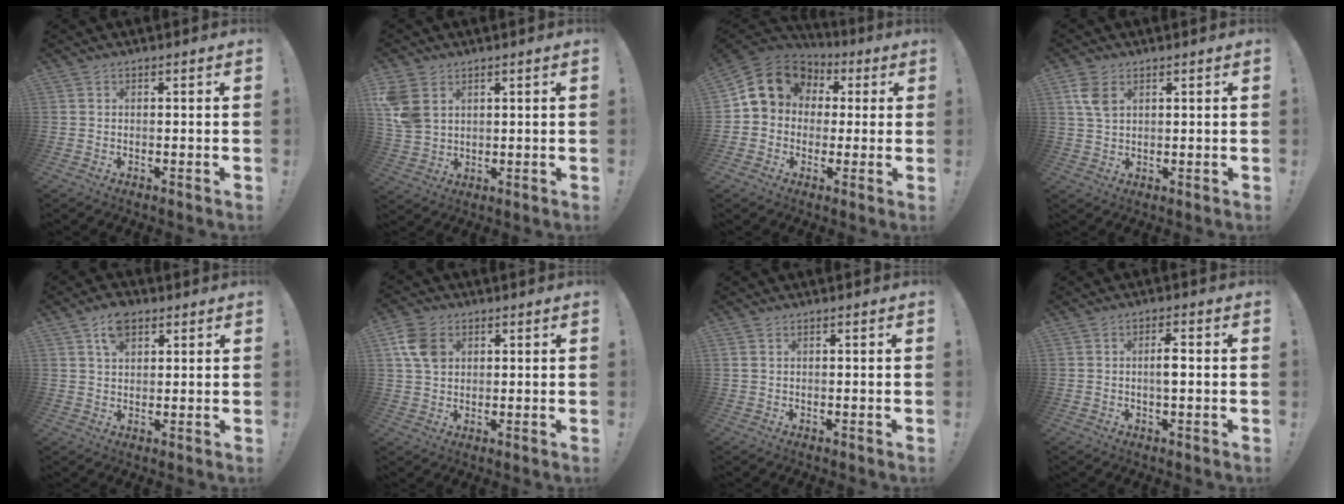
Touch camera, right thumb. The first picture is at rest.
{"total": 8.4, "force": [3.6, 6.0, 4.7], "torque": [-0.105, -0.007, 0.073]}
{"total": 13.0, "force": [3.4, 10.9, 6.2], "torque": [-0.082, 0.002, 0.070]}
{"total": 5.8, "force": [2.4, 3.5, 4.0], "torque": [-0.075, -0.005, 0.044]}
{"total": 6.7, "force": [3.7, 4.2, 3.7], "torque": [-0.056, -0.007, 0.066]}
{"total": 9.0, "force": [2.8, 6.8, 5.1], "torque": [-0.082, 0.003, 0.055]}
{"total": 1.0, "force": [0.5, 0.7, 0.6], "torque": [-0.020, 0.005, 0.011]}
{"total": 3.4, "force": [0.1, 1.1, 3.2], "torque": [-0.052, 0.004, -0.003]}